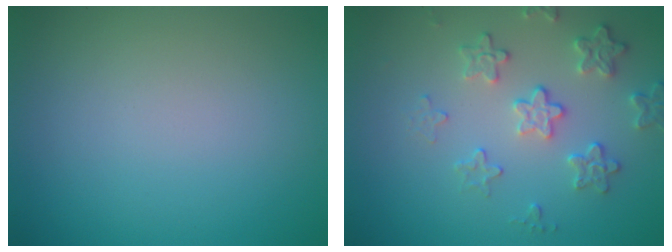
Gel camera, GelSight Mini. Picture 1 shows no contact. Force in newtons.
{"total": 3.2, "press": 3.0, "slide": 0.9}